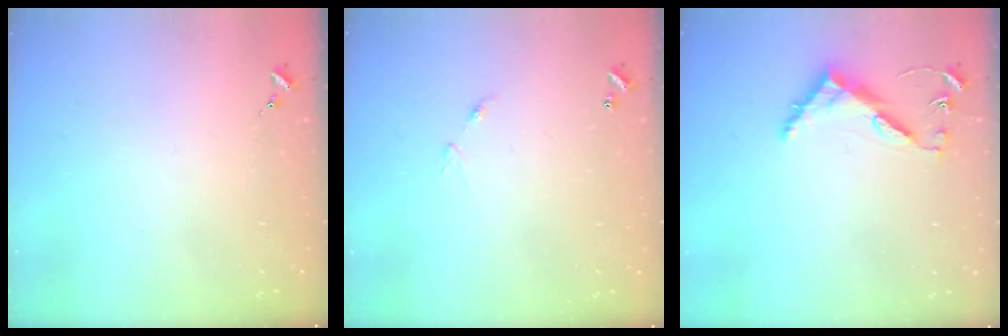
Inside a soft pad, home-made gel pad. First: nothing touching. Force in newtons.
{"total": 5.6, "press": 5.5, "slide": 0.6}
{"total": 8.2, "press": 8.1, "slide": 0.6}